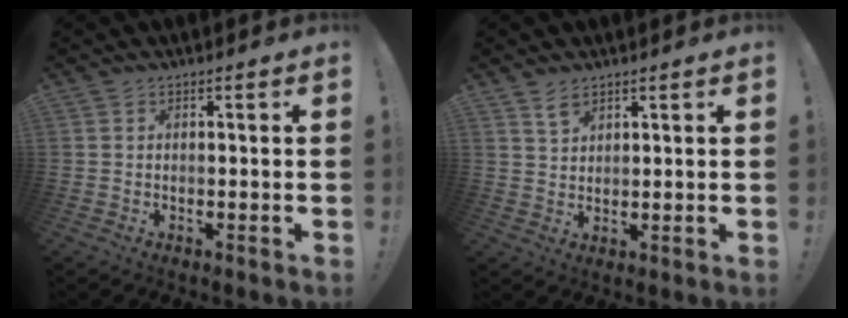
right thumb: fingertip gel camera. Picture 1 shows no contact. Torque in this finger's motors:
{"motor_torque": [-0.01, 0.55, -0.08, -0.03, -0.01]}